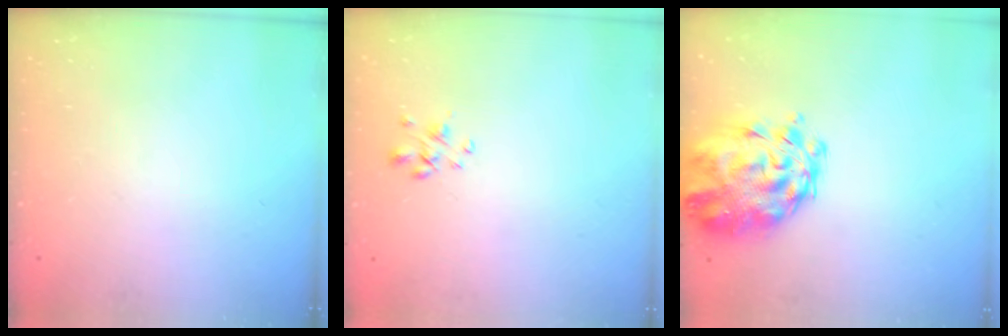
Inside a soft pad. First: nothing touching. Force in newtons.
{"total": 1.9, "press": 1.7, "slide": 0.8}
{"total": 8.0, "press": 7.4, "slide": 2.9}